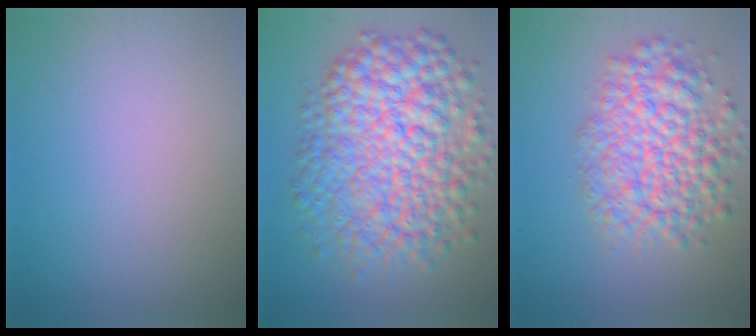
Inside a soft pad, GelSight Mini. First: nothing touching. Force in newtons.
{"total": 11.0, "press": 11.0, "slide": 0.1}
{"total": 7.1, "press": 7.1, "slide": 0.3}